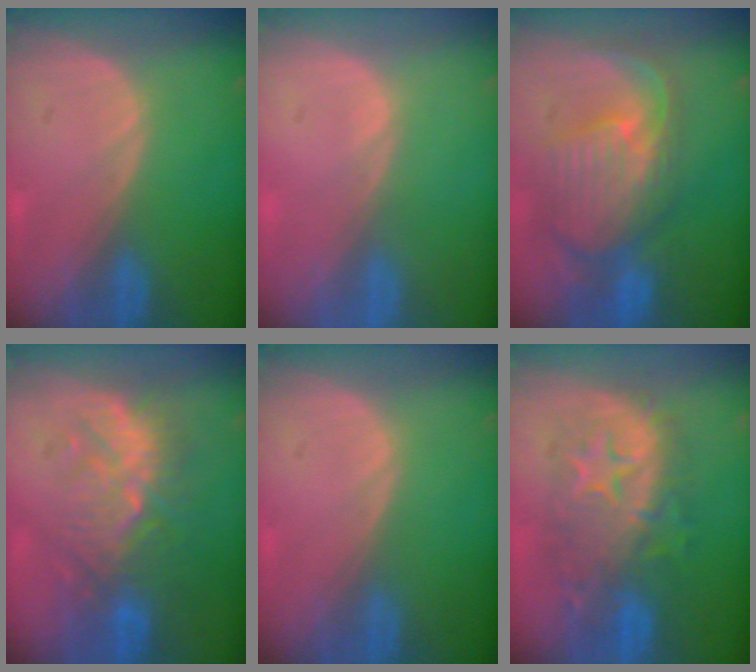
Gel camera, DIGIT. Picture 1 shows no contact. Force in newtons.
{"total": 0.6, "press": 0.1, "slide": 0.6}
{"total": 11.1, "press": 9.7, "slide": 5.5}
{"total": 9.1, "press": 8.9, "slide": 1.6}
{"total": 0.0}
{"total": 9.9, "press": 9.9, "slide": 0.5}